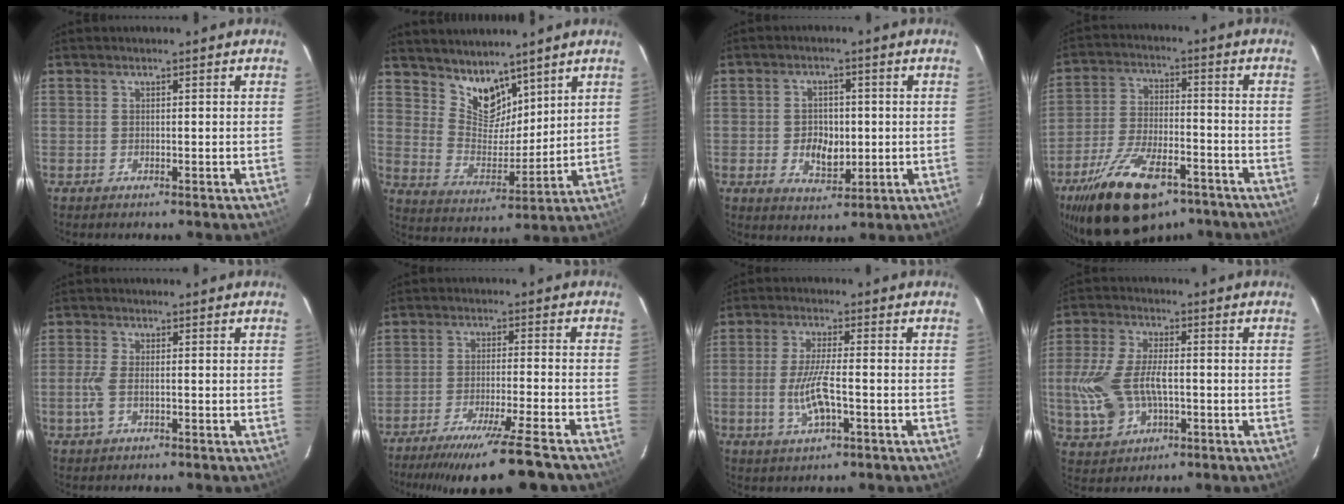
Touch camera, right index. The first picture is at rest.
{"total": 9.6, "force": [7.5, 4.9, 3.5], "torque": [-0.060, 0.004, 0.148]}
{"total": 6.2, "force": [-0.8, 4.3, 4.4], "torque": [-0.083, 0.001, -0.006]}
{"total": 18.9, "force": [-12.5, 8.1, 11.7], "torque": [-0.230, -0.020, -0.202]}
{"total": 3.4, "force": [-0.8, 1.4, 3.0], "torque": [-0.074, 0.000, -0.017]}
{"total": 13.0, "force": [-10.8, -1.2, 7.2], "torque": [-0.141, -0.029, -0.176]}
{"total": 7.5, "force": [-2.0, 1.7, 7.0], "torque": [-0.141, -0.006, -0.038]}
{"total": 11.9, "force": [-1.6, 6.8, 9.6], "torque": [-0.215, 0.004, -0.025]}